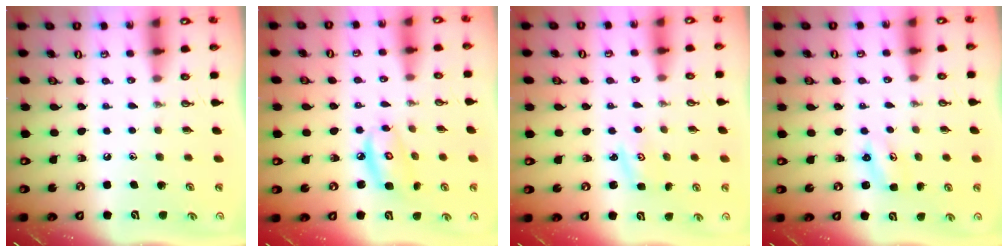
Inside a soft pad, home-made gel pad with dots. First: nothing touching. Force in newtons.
{"total": 7.3, "press": 7.3, "slide": 0.5}
{"total": 2.7, "press": 2.7, "slide": 0.4}
{"total": 2.8, "press": 2.8, "slide": 0.3}